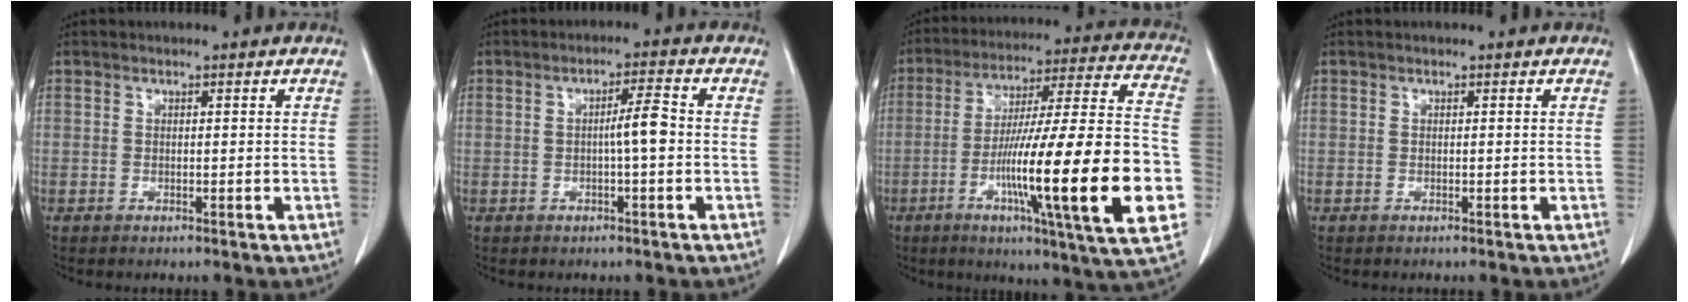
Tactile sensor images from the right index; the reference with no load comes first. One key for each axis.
{"total": 3.8, "fx": -0.3, "fy": 0.1, "fz": 3.8, "tx": -0.060, "ty": 0.005, "tz": -0.007}
{"total": 27.6, "fx": -6.9, "fy": 1.2, "fz": 26.6, "tx": -0.373, "ty": -0.011, "tz": -0.114}
{"total": 0.0}